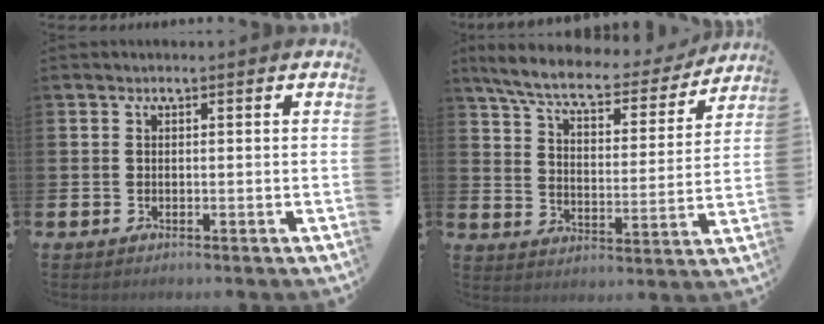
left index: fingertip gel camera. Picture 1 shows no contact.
{"total": 7.6, "force": [6.8, 1.3, 2.9], "torque": [-0.089, -0.042, 0.115]}